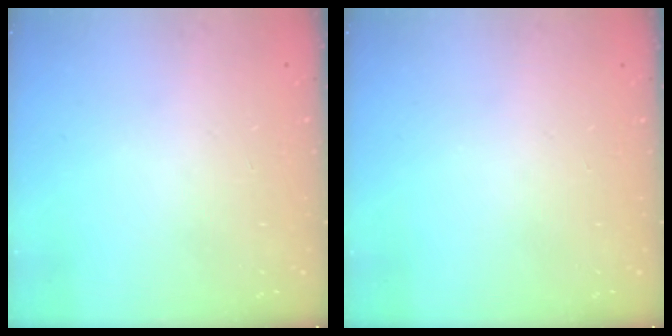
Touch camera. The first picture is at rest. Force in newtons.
{"total": 0.0}